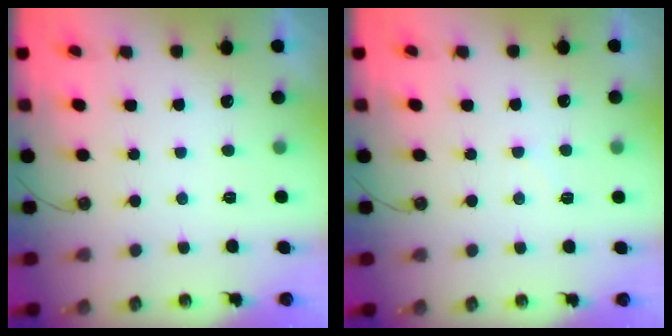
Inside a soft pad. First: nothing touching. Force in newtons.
{"total": 5.2, "press": 5.2, "slide": 0.5}